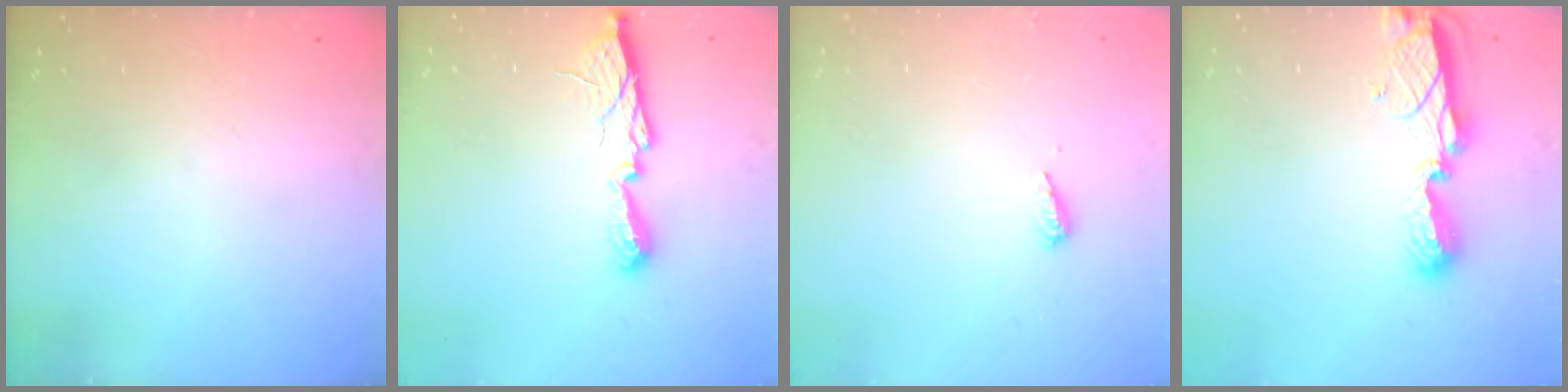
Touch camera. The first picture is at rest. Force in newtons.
{"total": 9.9, "press": 9.9, "slide": 0.3}
{"total": 3.6, "press": 3.6, "slide": 0.3}
{"total": 8.5, "press": 8.4, "slide": 1.2}